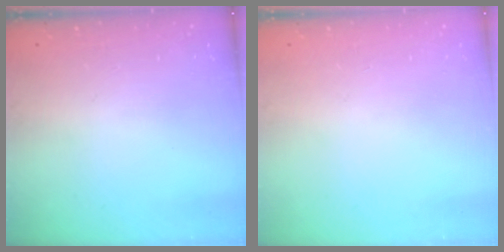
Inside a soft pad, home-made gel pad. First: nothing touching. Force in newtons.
{"total": 0.0}